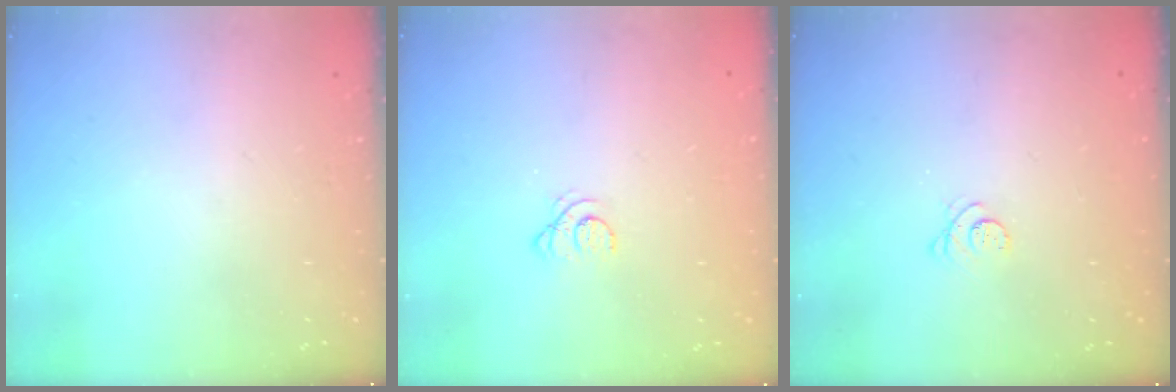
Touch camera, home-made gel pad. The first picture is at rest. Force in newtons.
{"total": 1.8, "press": 1.8, "slide": 0.2}
{"total": 2.8, "press": 2.8, "slide": 0.4}